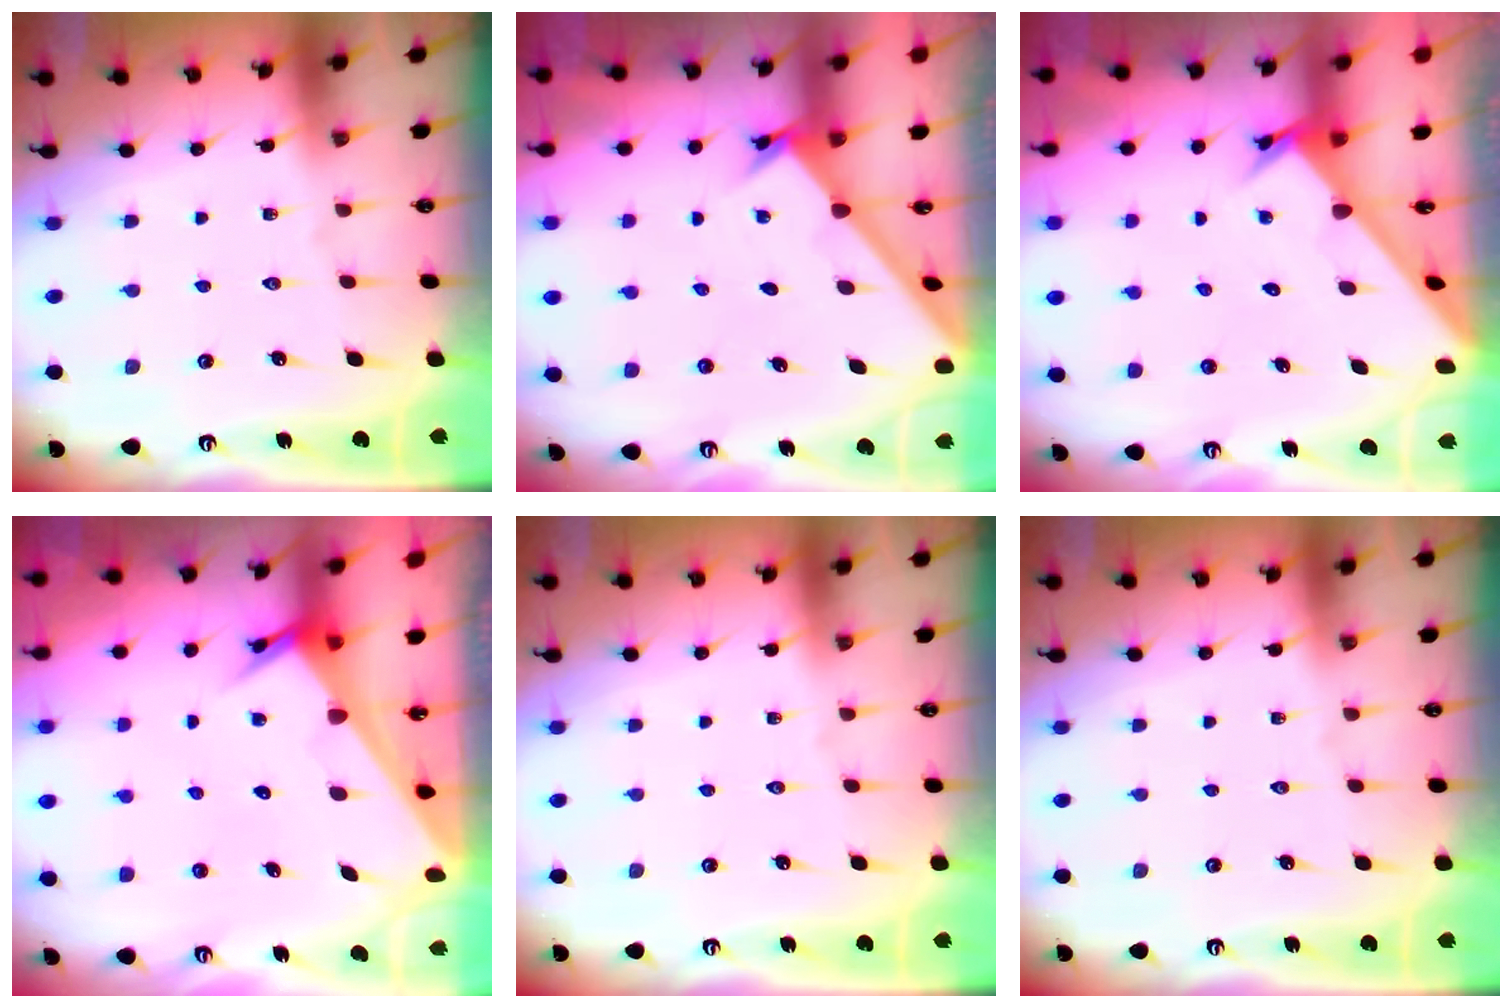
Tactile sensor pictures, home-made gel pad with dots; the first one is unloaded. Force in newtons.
{"total": 1.6, "press": 1.6, "slide": 0.1}
{"total": 2.7, "press": 2.7, "slide": 0.3}
{"total": 3.6, "press": 3.5, "slide": 0.2}
{"total": 0.0}
{"total": 0.0}